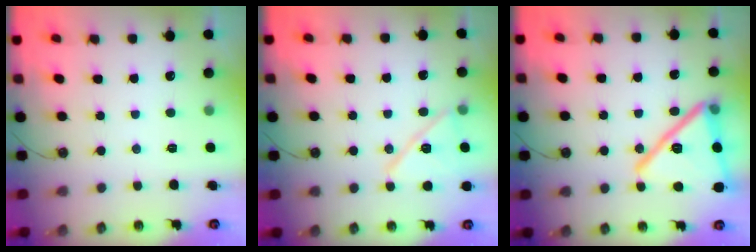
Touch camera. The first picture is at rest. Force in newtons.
{"total": 13.3, "press": 13.3, "slide": 0.2}
{"total": 25.4, "press": 22.9, "slide": 11.1}